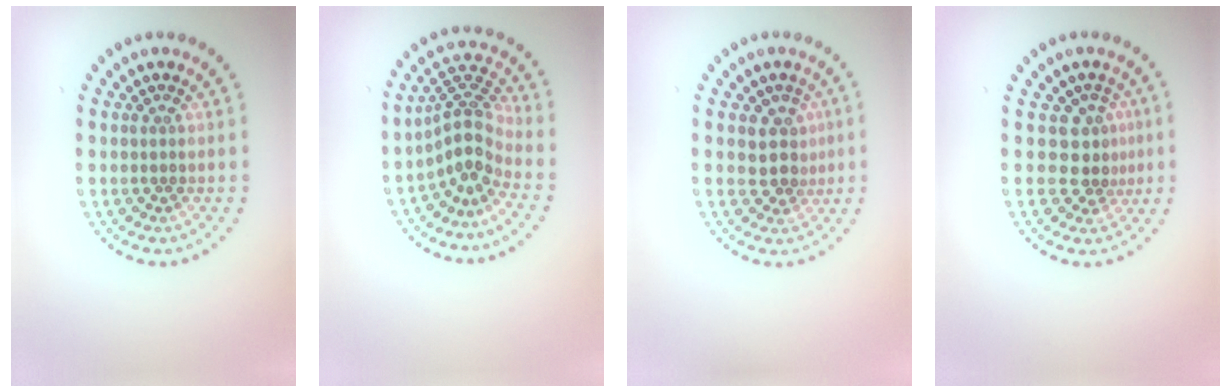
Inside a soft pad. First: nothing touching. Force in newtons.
{"total": 3.9, "press": 2.7, "slide": 2.8}
{"total": 2.6, "press": 2.2, "slide": 1.4}
{"total": 2.6, "press": 1.8, "slide": 1.8}